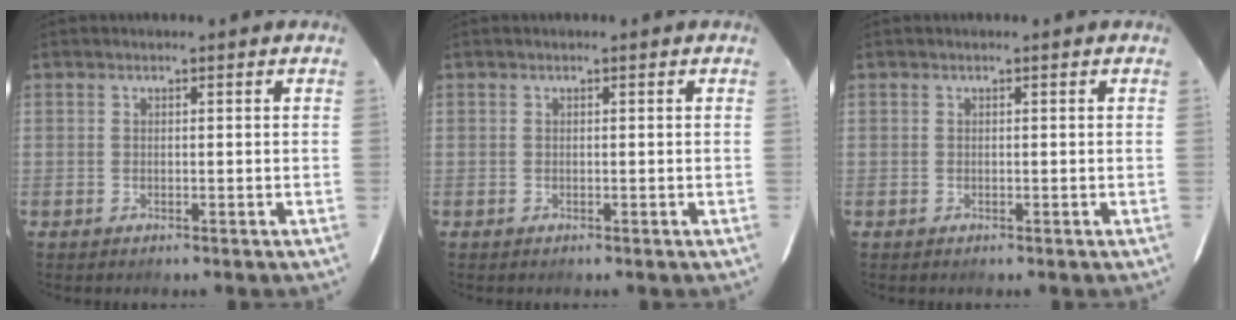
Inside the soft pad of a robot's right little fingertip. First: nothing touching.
{"total": 0.0}
{"total": 0.0}